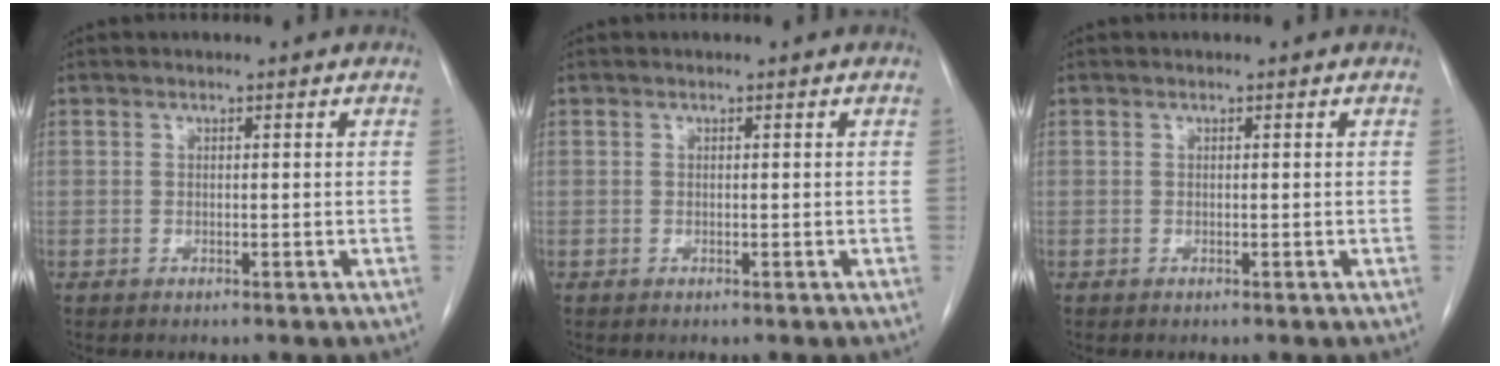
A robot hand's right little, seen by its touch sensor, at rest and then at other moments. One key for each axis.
{"total": 0.0}
{"total": 0.0}